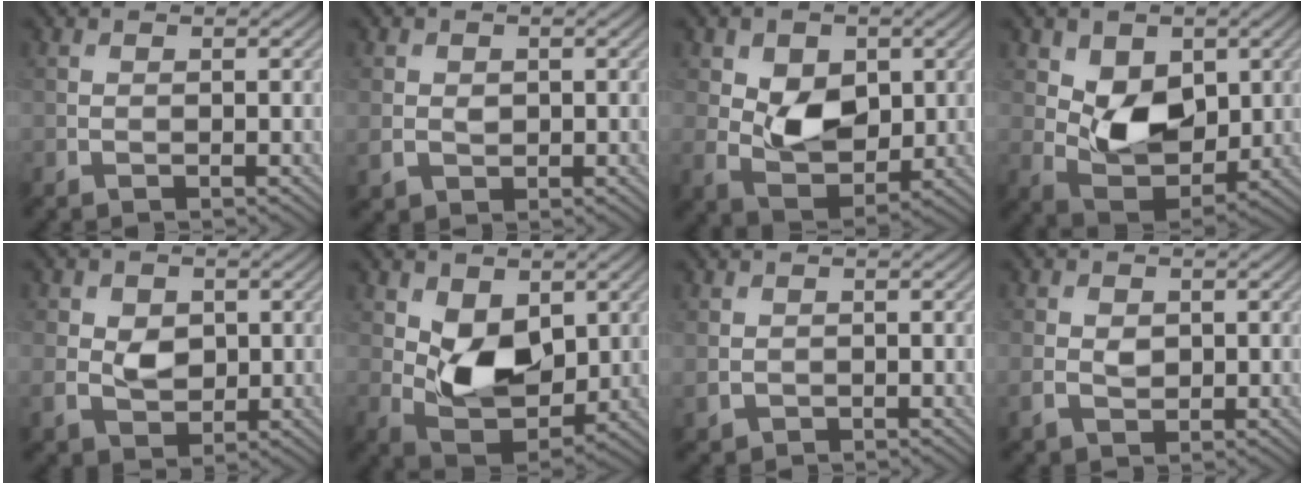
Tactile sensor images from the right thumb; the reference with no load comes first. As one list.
[{"total": 2.3, "force": [0.0, 1.9, 1.2], "torque": [-0.031, -0.007, 0.002]}, {"total": 7.2, "force": [1.3, 4.9, 5.1], "torque": [-0.093, -0.010, 0.023]}, {"total": 7.8, "force": [1.9, 5.3, 5.4], "torque": [-0.104, -0.017, 0.037]}, {"total": 4.2, "force": [0.4, 3.3, 2.5], "torque": [-0.052, -0.006, 0.003]}, {"total": 8.5, "force": [1.8, 5.4, 6.3], "torque": [-0.123, -0.016, 0.037]}, {"total": 1.4, "force": [0.1, 1.2, 0.6], "torque": [-0.019, -0.007, 0.006]}, {"total": 2.6, "force": [0.1, 2.0, 1.7], "torque": [-0.036, -0.003, 0.003]}]